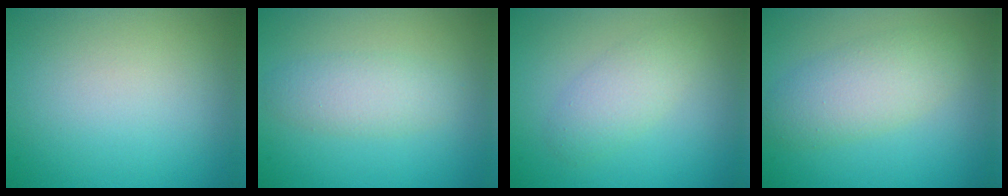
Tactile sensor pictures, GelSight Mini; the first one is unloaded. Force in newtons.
{"total": 2.7, "press": 2.7, "slide": 0.1}
{"total": 2.8, "press": 2.8, "slide": 0.0}
{"total": 4.2, "press": 4.2, "slide": 0.4}